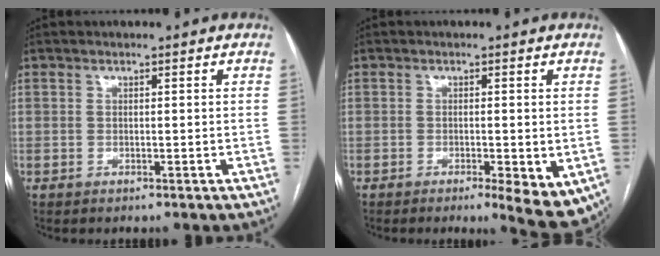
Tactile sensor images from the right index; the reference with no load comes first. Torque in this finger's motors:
{"motor_torque": [-0.34, -0.66, -0.04, 0.01]}